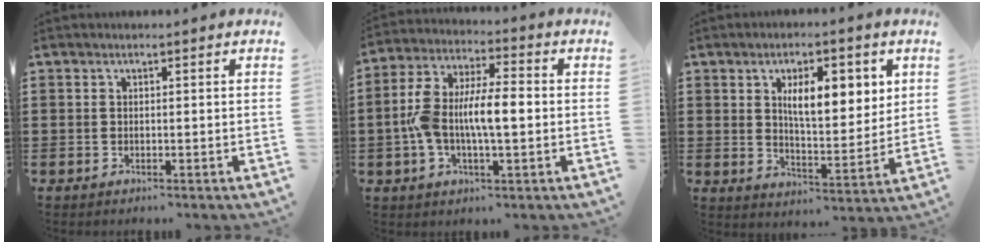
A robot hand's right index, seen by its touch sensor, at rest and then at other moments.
{"total": 9.2, "force": [-0.9, 3.8, 8.3], "torque": [-0.176, 0.002, -0.021]}
{"total": 8.2, "force": [3.0, 3.3, 6.8], "torque": [-0.109, -0.002, 0.044]}